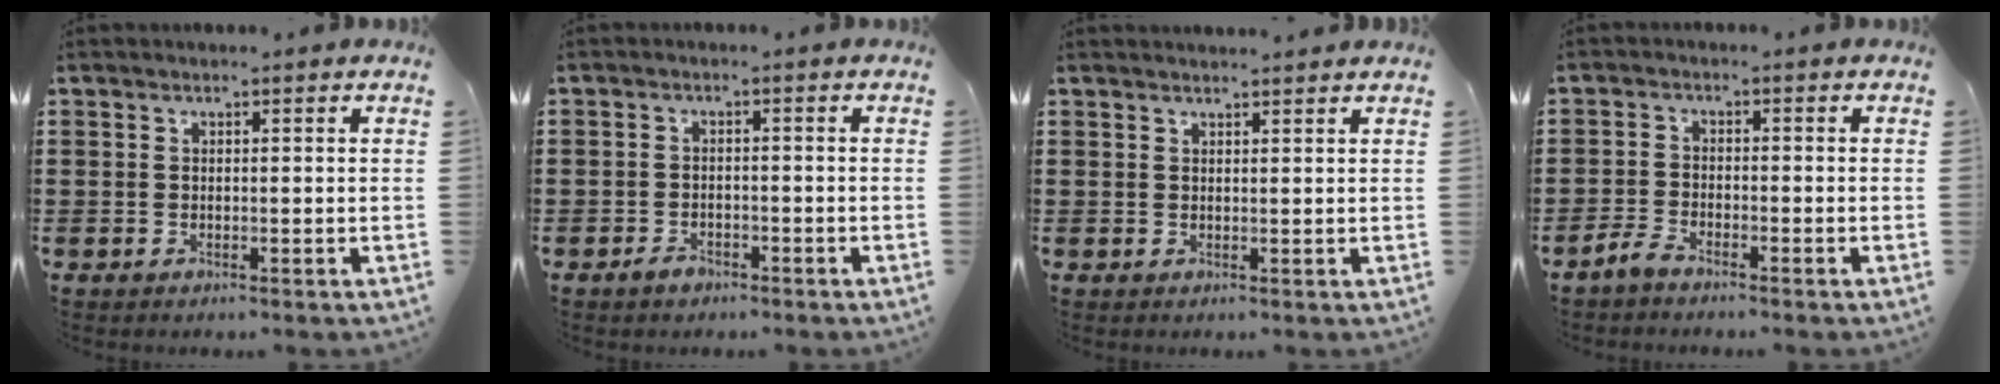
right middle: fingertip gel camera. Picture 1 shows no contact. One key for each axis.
{"total": 1.9, "fx": -1.5, "fy": 1.0, "fz": 0.6, "tx": -0.014, "ty": 0.001, "tz": -0.032}
{"total": 1.2, "fx": 1.2, "fy": -0.1, "fz": 0.3, "tx": 0.001, "ty": -0.004, "tz": 0.021}
{"total": 2.8, "fx": -2.5, "fy": 0.6, "fz": 1.2, "tx": -0.035, "ty": 0.004, "tz": -0.056}